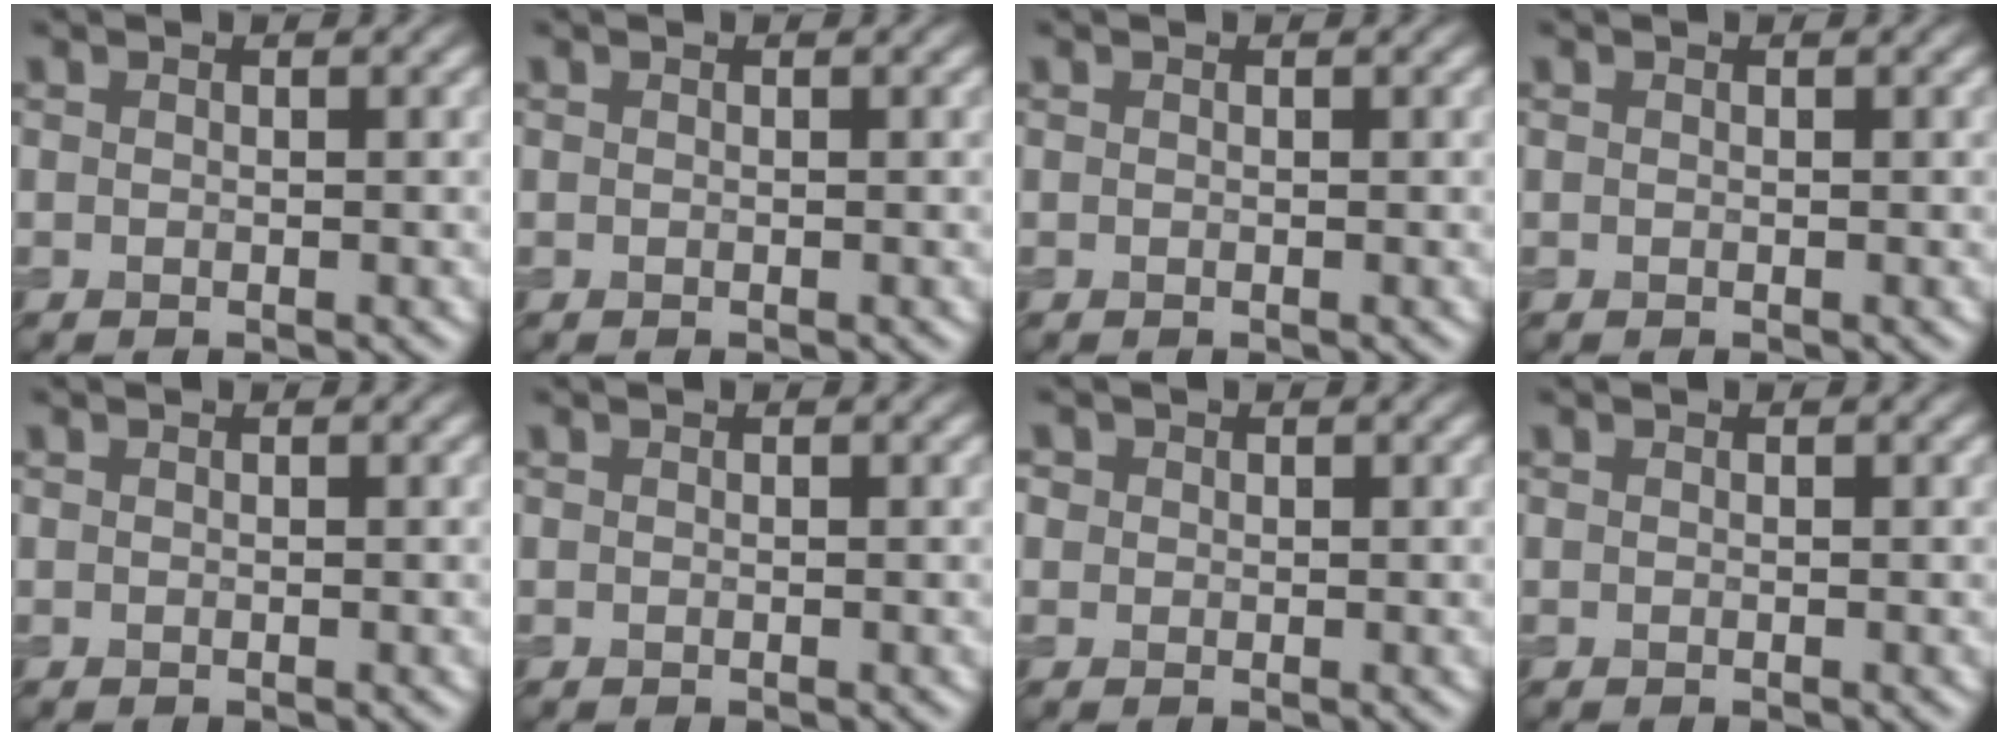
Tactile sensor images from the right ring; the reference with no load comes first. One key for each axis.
{"total": 0.0}
{"total": 0.0}
{"total": 0.0}
{"total": 0.0}
{"total": 0.0}
{"total": 1.1, "fx": 0.4, "fy": 1.0, "fz": 0.2, "tx": 0.001, "ty": -0.001, "tz": 0.000}
{"total": 0.0}